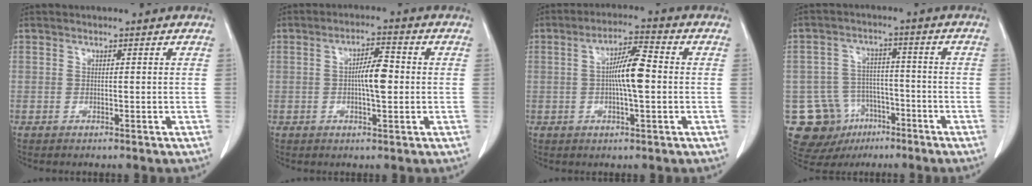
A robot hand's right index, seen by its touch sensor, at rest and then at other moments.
{"total": 5.2, "force": [-0.3, 1.2, 5.0], "torque": [-0.089, 0.009, -0.007]}
{"total": 7.0, "force": [-0.3, 1.0, 6.9], "torque": [-0.128, 0.010, -0.010]}
{"total": 12.6, "force": [-6.3, 10.4, 3.4], "torque": [-0.073, 0.036, -0.086]}